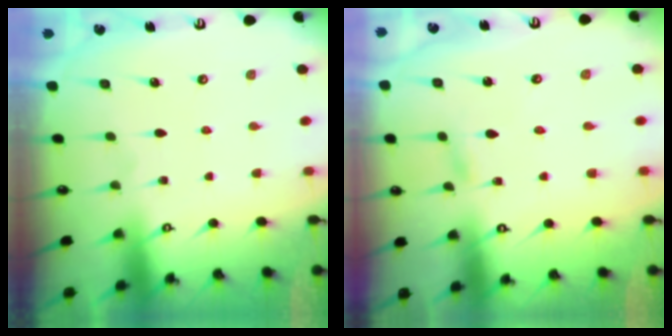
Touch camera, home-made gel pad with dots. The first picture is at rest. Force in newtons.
{"total": 1.4, "press": 1.4, "slide": 0.1}